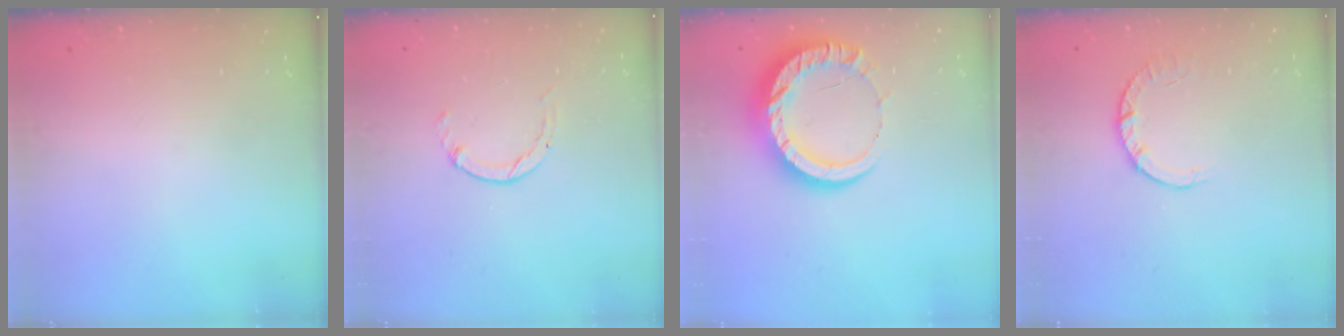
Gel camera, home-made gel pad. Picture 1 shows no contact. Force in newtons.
{"total": 0.0}
{"total": 14.8, "press": 14.8, "slide": 0.8}
{"total": 2.8, "press": 2.8, "slide": 0.4}